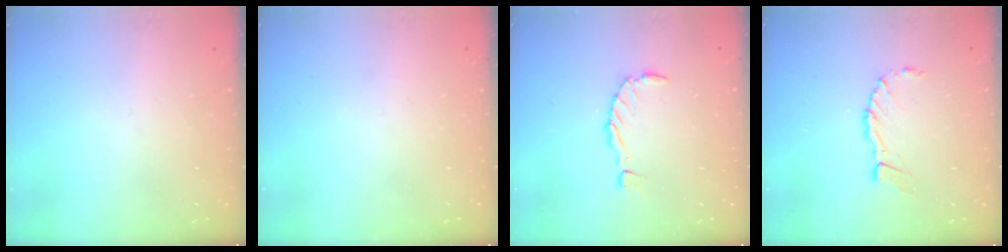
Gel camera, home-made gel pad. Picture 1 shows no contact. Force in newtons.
{"total": 0.0}
{"total": 0.0}
{"total": 4.8, "press": 4.8, "slide": 0.3}